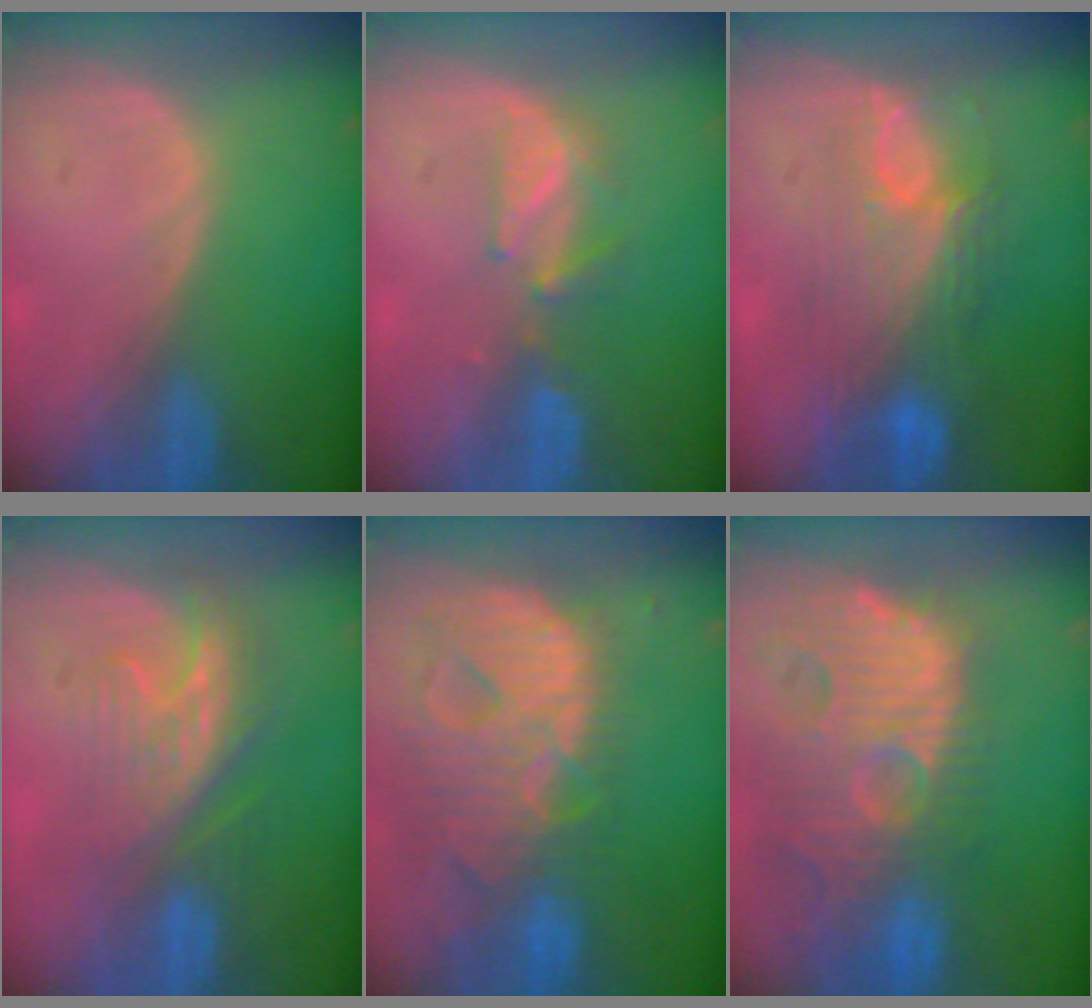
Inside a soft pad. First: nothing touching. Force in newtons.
{"total": 3.7, "press": 3.6, "slide": 0.8}
{"total": 9.1, "press": 8.5, "slide": 3.4}
{"total": 8.2, "press": 7.3, "slide": 3.6}
{"total": 13.4, "press": 11.5, "slide": 6.9}
{"total": 14.4, "press": 12.6, "slide": 7.1}